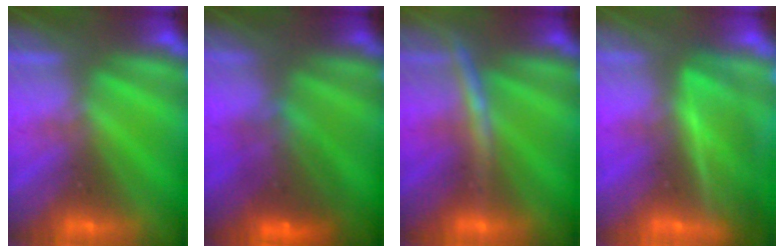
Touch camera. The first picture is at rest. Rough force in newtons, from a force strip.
{"total": 7.3}
{"total": 2.8}
{"total": 11.2}